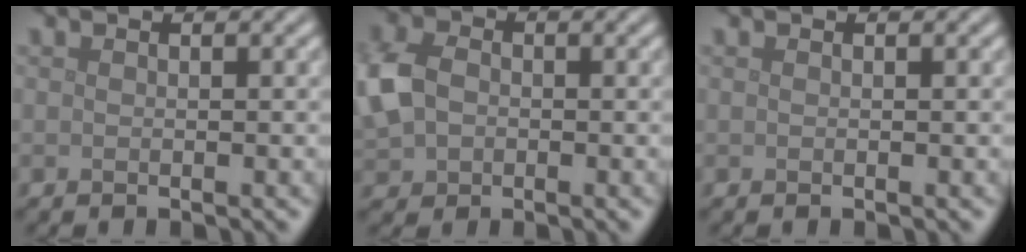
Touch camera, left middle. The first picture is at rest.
{"total": 5.4, "force": [-0.2, 4.3, 3.3], "torque": [-0.103, 0.001, -0.009]}
{"total": 0.0}